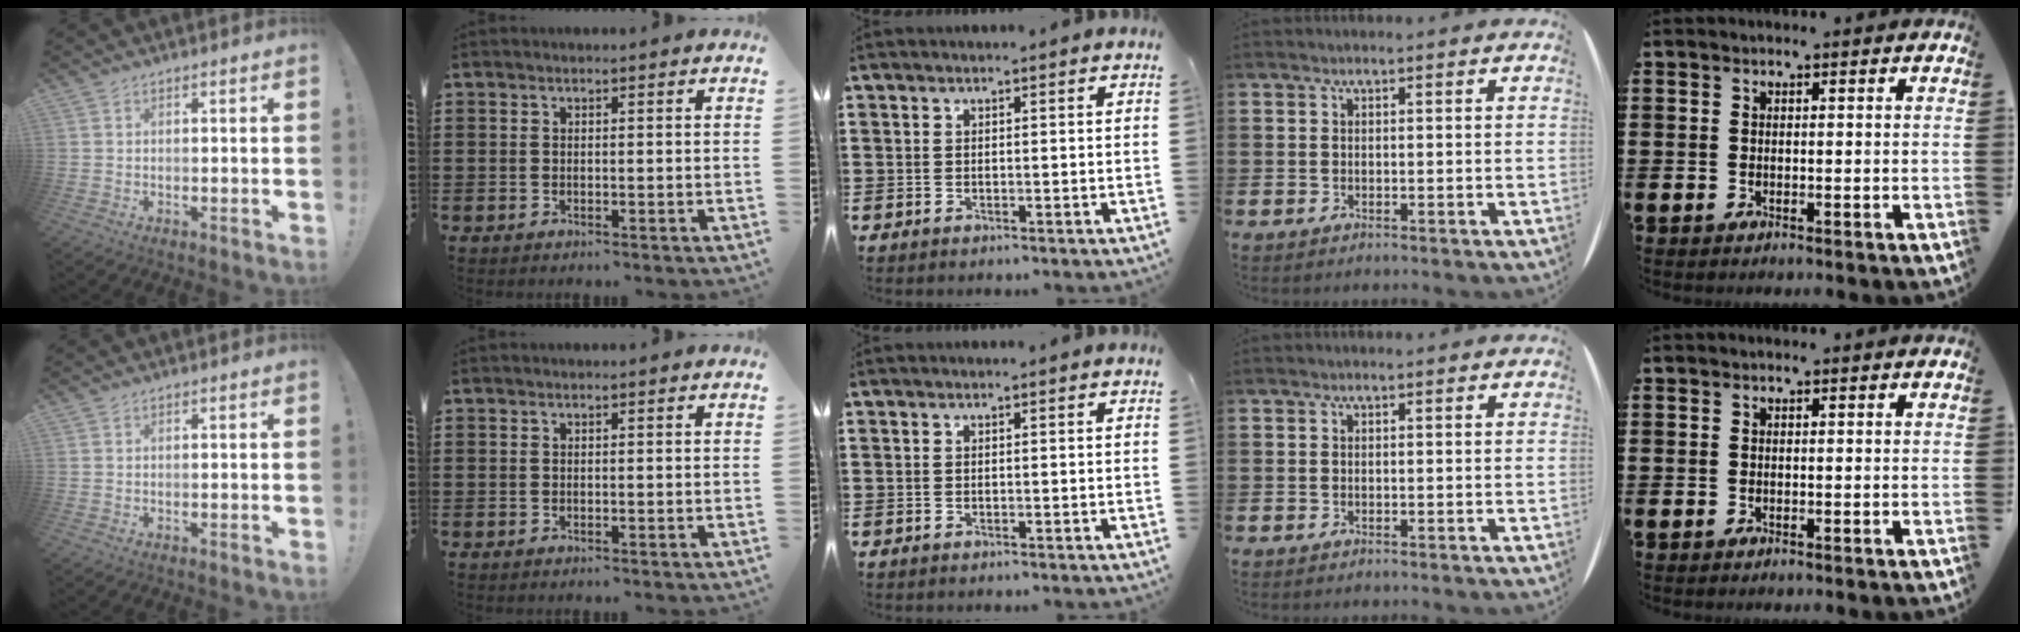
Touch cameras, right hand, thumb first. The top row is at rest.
{}